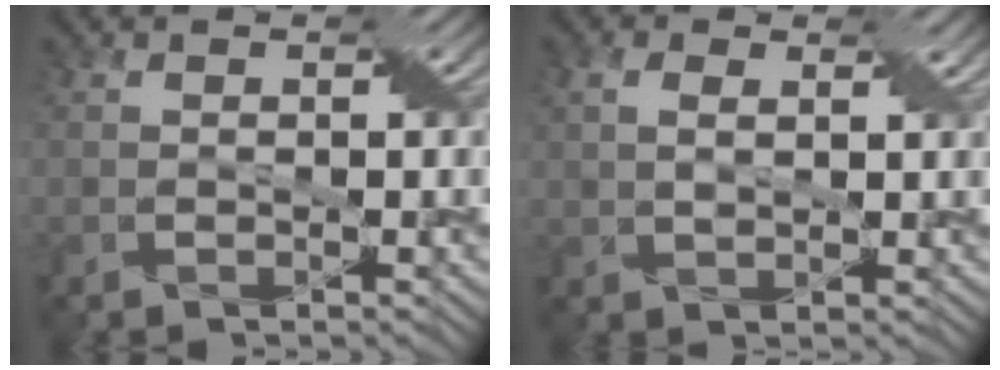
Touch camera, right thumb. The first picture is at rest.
{"total": 3.8, "force": [1.5, 2.2, 2.7], "torque": [-0.061, 0.001, 0.026]}